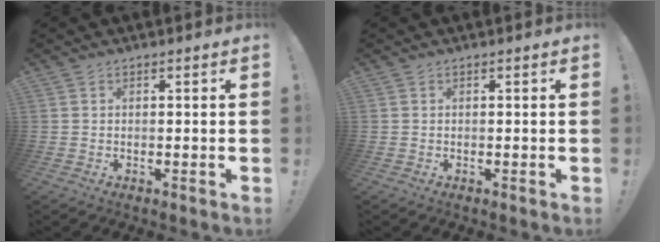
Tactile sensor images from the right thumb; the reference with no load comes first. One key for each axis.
{"total": 0.0}